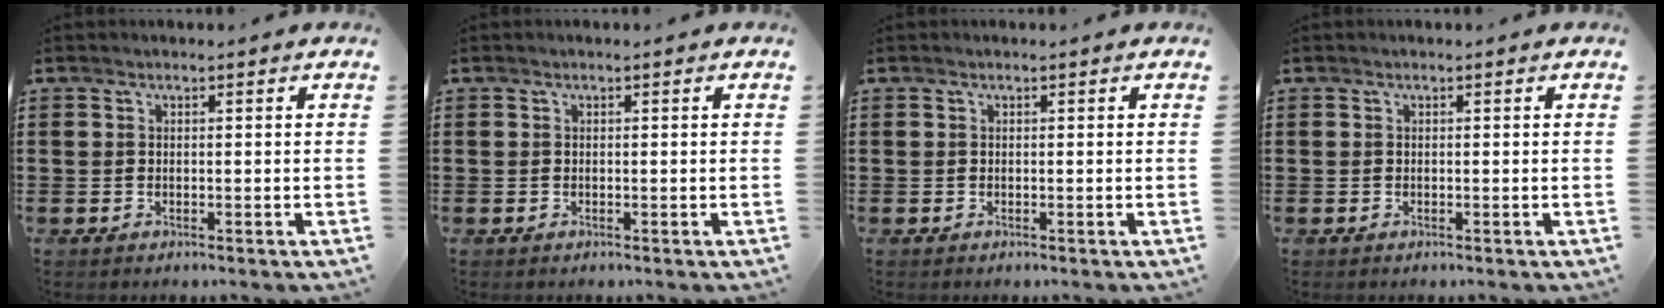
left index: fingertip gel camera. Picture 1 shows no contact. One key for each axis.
{"total": 0.0}
{"total": 0.0}
{"total": 0.0}